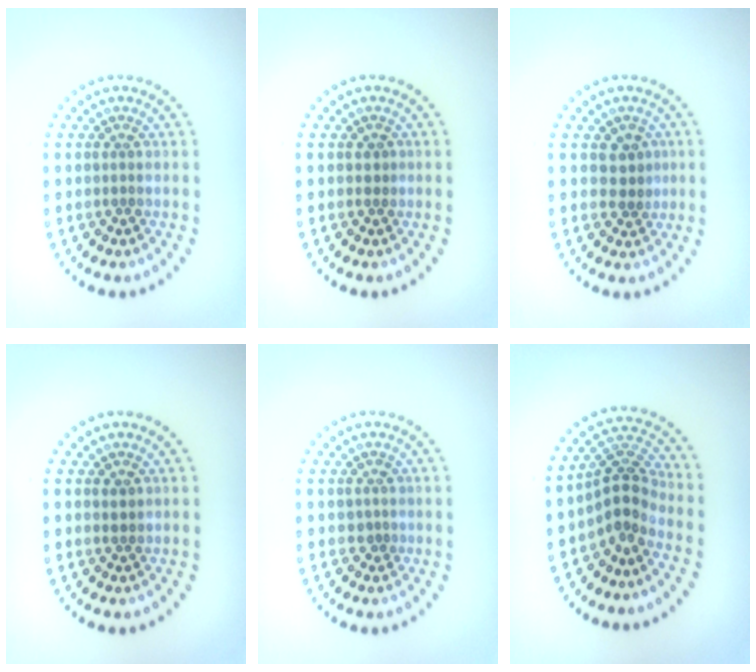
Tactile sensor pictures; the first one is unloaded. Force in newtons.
{"total": 0.7, "press": 0.6, "slide": 0.3}
{"total": 1.9, "press": 1.8, "slide": 0.7}
{"total": 0.9, "press": 0.9, "slide": 0.2}
{"total": 1.0, "press": 0.8, "slide": 0.6}
{"total": 3.5, "press": 2.8, "slide": 2.0}